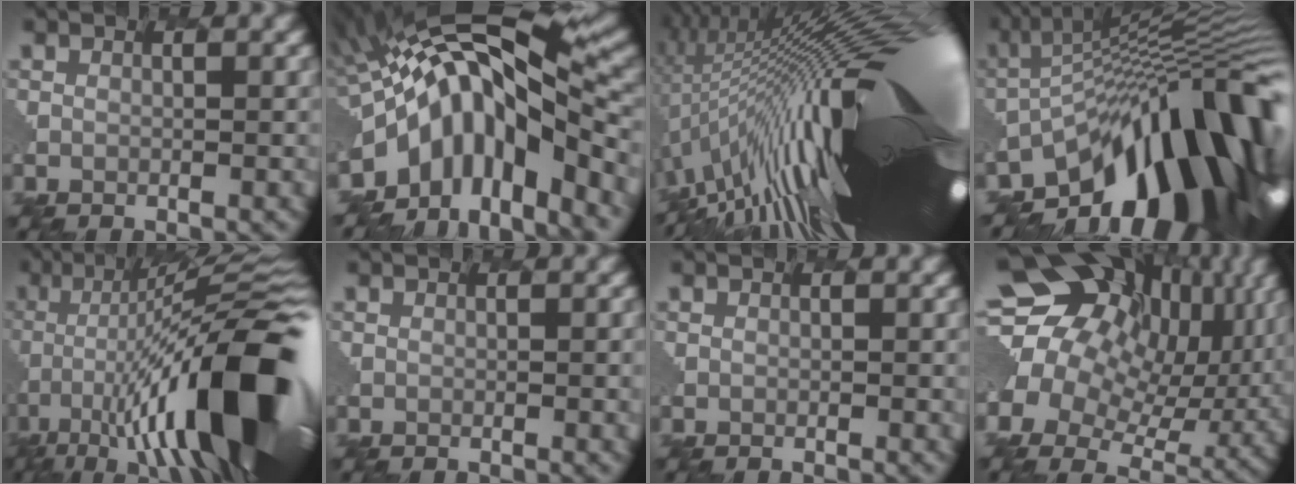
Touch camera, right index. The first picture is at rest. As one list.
[{"total": 11.0, "force": [-4.0, 3.7, 9.5], "torque": [-0.168, 0.012, -0.074]}, {"total": 20.0, "force": [2.9, 5.1, 19.1], "torque": [-0.307, 0.007, 0.052]}, {"total": 15.7, "force": [-7.5, 6.4, 12.1], "torque": [-0.167, 0.033, -0.160]}, {"total": 15.7, "force": [-4.4, 4.8, 14.3], "torque": [-0.231, 0.031, -0.086]}, {"total": 0.9, "force": [0.0, 0.3, 0.8], "torque": [-0.003, 0.010, -0.010]}, {"total": 0.0}, {"total": 17.0, "force": [5.7, 12.9, 9.3], "torque": [-0.191, 0.027, 0.092]}]